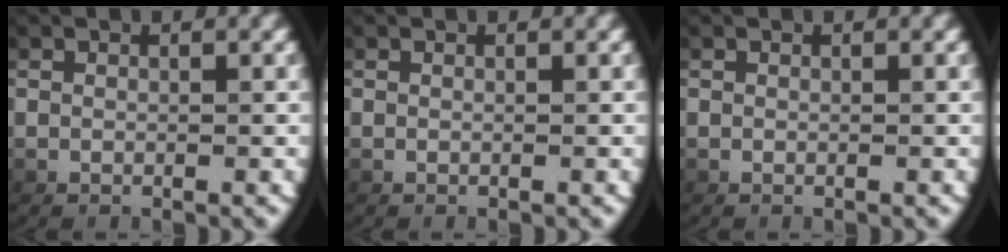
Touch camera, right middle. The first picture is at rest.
{"total": 0.0}
{"total": 0.0}